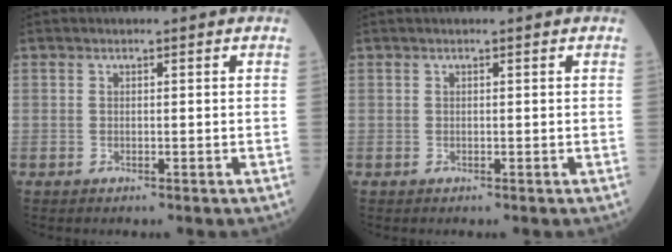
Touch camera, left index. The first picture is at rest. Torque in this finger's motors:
{"motor_torque": [-0.15, 0.00, 0.05, 0.01]}